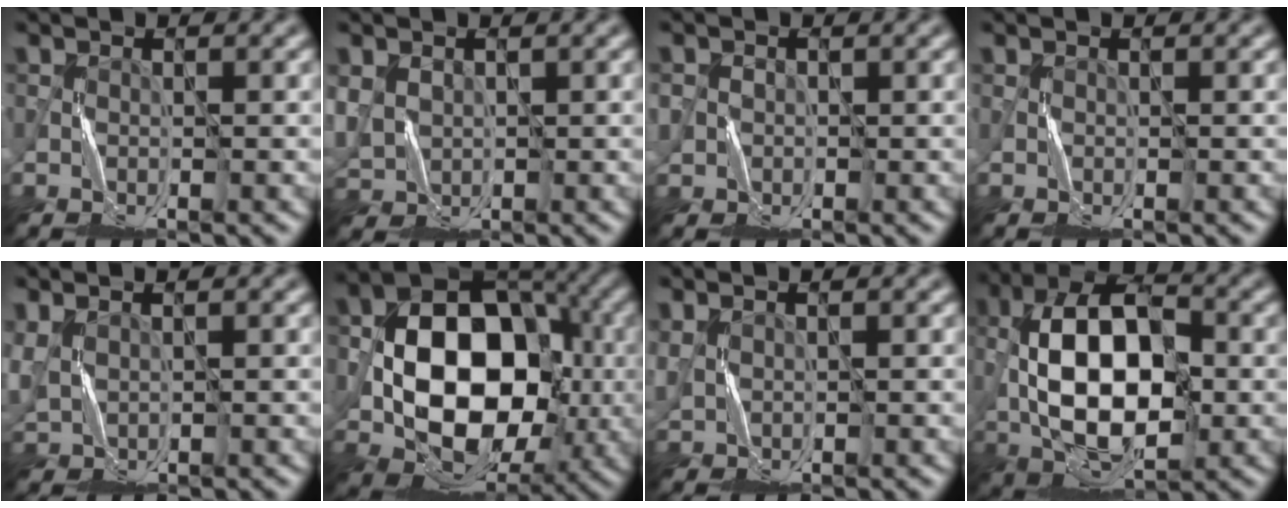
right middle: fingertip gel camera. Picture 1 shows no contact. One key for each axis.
{"total": 2.7, "fx": 0.8, "fy": 2.3, "fz": 1.1, "tx": -0.039, "ty": 0.000, "tz": 0.021}
{"total": 1.1, "fx": 0.2, "fy": 1.0, "fz": -0.4, "tx": 0.007, "ty": 0.000, "tz": 0.004}
{"total": 0.0}
{"total": 2.5, "fx": 1.2, "fy": 1.4, "fz": 1.7, "tx": -0.056, "ty": 0.005, "tz": 0.030}
{"total": 13.0, "fx": -1.4, "fy": 9.3, "fz": 9.0, "tx": -0.123, "ty": 0.010, "tz": -0.027}
{"total": 1.4, "fx": 0.9, "fy": 0.8, "fz": 0.8, "tx": -0.028, "ty": 0.004, "tz": 0.022}
{"total": 11.5, "fx": -1.4, "fy": 6.2, "fz": 9.6, "tx": -0.170, "ty": 0.017, "tz": -0.032}